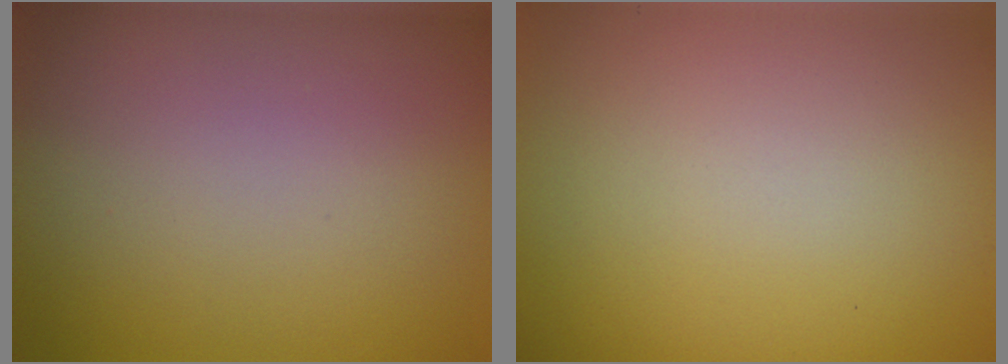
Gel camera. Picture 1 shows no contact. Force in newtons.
{"total": 0.0}